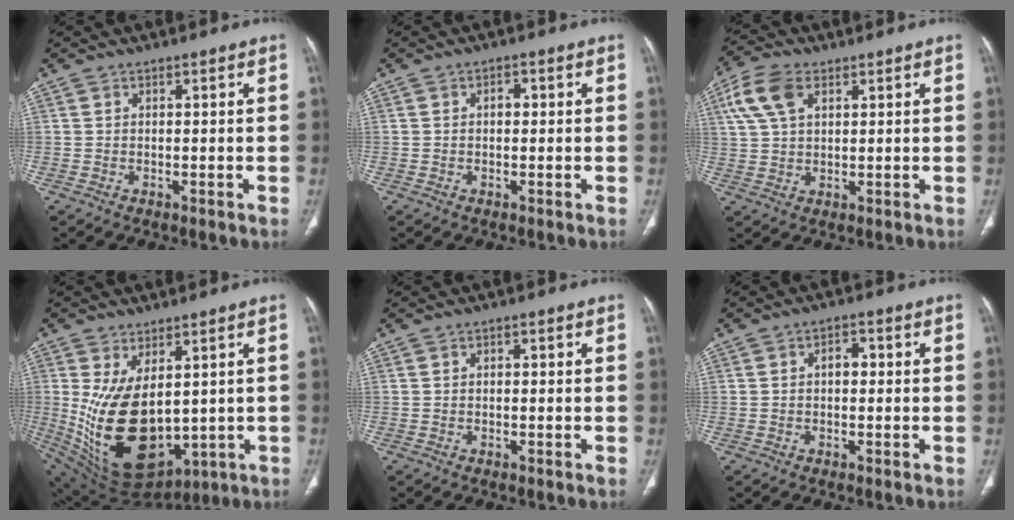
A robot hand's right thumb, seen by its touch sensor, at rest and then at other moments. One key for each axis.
{"total": 1.6, "fx": 0.1, "fy": 1.0, "fz": 1.2, "tx": -0.018, "ty": 0.008, "tz": 0.000}
{"total": 8.2, "fx": 3.5, "fy": 4.7, "fz": 5.8, "tx": -0.122, "ty": 0.007, "tz": 0.069}
{"total": 18.7, "fx": 1.0, "fy": 10.5, "fz": 15.4, "tx": -0.269, "ty": -0.029, "tz": 0.061}
{"total": 0.8, "fx": 0.1, "fy": 0.4, "fz": 0.6, "tx": -0.010, "ty": 0.005, "tz": 0.001}
{"total": 2.7, "fx": 0.1, "fy": 1.7, "fz": 2.1, "tx": -0.027, "ty": 0.013, "tz": -0.001}